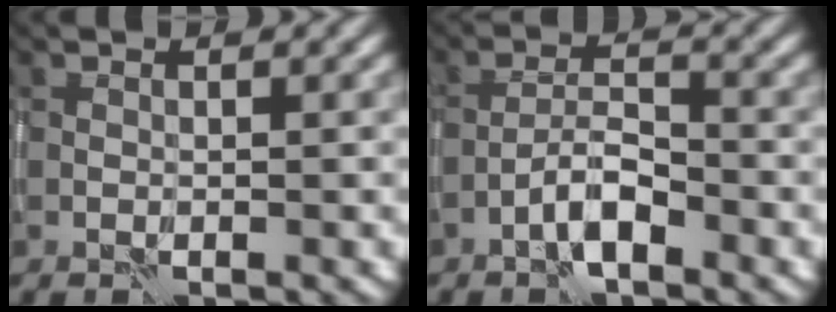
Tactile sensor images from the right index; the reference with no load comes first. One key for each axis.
{"total": 3.0, "fx": -1.8, "fy": 0.6, "fz": 2.3, "tx": -0.044, "ty": 0.013, "tz": -0.040}